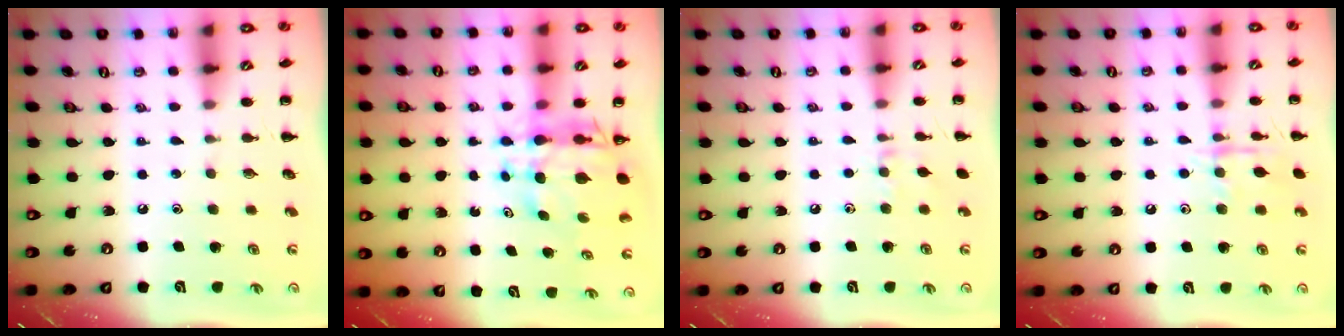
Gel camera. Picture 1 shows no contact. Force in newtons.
{"total": 8.2, "press": 7.7, "slide": 2.8}
{"total": 6.3, "press": 6.0, "slide": 1.8}
{"total": 9.7, "press": 9.7, "slide": 0.7}